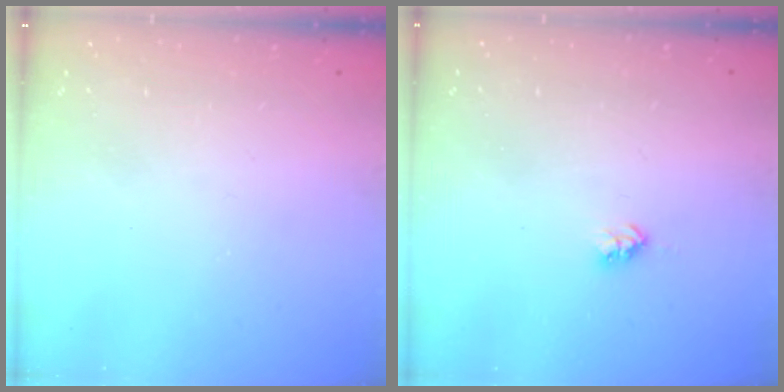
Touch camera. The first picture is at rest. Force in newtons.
{"total": 2.9, "press": 2.8, "slide": 0.5}